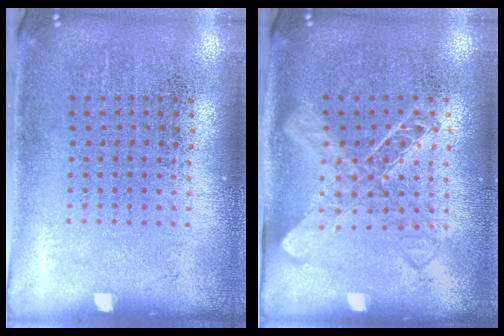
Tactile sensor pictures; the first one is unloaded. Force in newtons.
{"total": 1.6, "press": 1.5, "slide": 0.6}